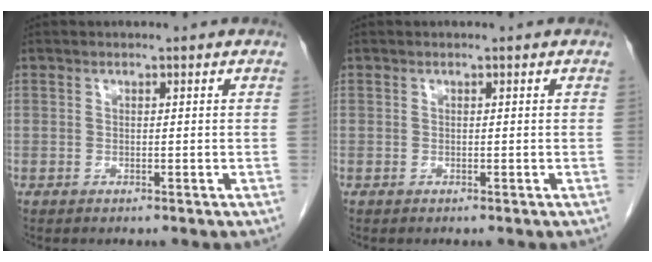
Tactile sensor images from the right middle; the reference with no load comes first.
{"total": 0.0}